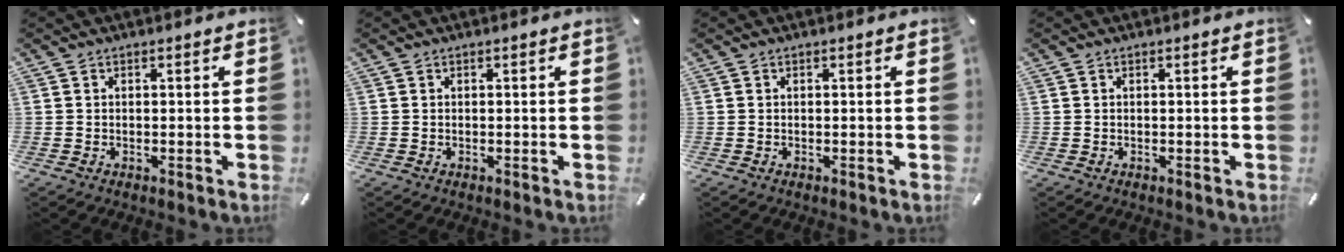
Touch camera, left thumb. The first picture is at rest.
{"total": 0.0}
{"total": 0.0}
{"total": 0.0}